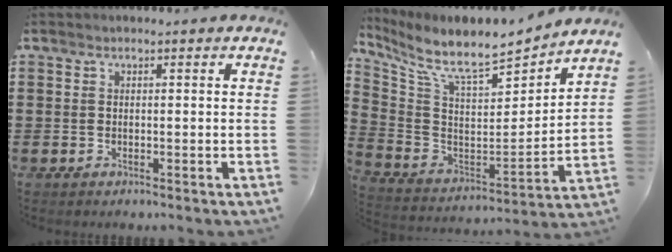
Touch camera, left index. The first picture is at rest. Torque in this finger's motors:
{"motor_torque": [2.14, 0.00, 0.25, 0.06]}